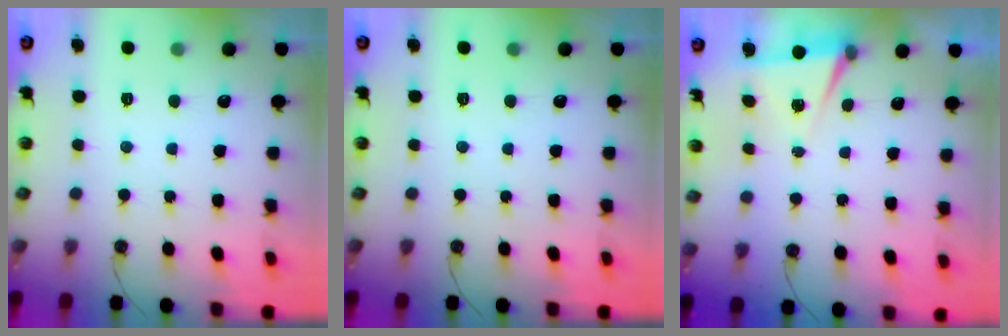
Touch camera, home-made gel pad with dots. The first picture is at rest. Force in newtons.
{"total": 0.0}
{"total": 5.1, "press": 2.3, "slide": 4.5}